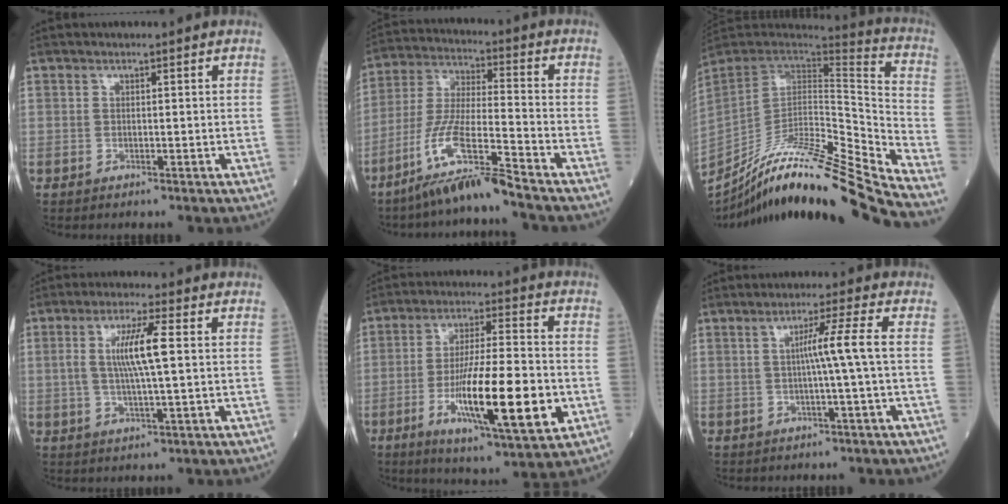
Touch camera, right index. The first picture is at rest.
{"total": 11.2, "force": [-8.1, -0.6, 7.7], "torque": [-0.160, -0.027, -0.160]}
{"total": 27.4, "force": [-23.7, -1.6, 13.6], "torque": [-0.198, -0.034, -0.385]}
{"total": 7.7, "force": [1.0, 0.5, 7.6], "torque": [-0.150, 0.005, 0.017]}
{"total": 17.5, "force": [-4.7, 2.4, 16.7], "torque": [-0.295, -0.019, -0.075]}
{"total": 5.0, "force": [0.0, -1.6, 4.8], "torque": [-0.083, 0.008, 0.001]}